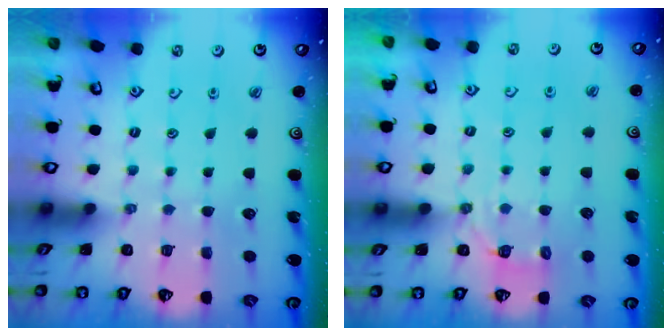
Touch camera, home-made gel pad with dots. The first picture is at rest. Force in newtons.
{"total": 3.7, "press": 3.0, "slide": 2.1}